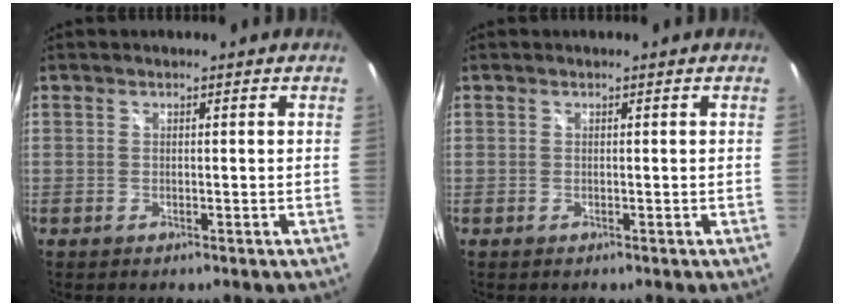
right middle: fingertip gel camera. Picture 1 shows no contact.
{"total": 0.0}